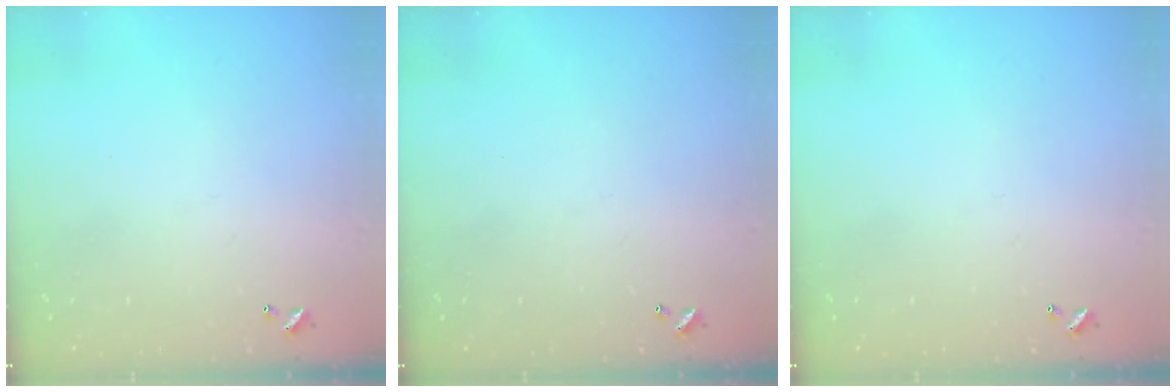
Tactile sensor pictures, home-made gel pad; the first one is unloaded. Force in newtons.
{"total": 0.0}
{"total": 0.0}